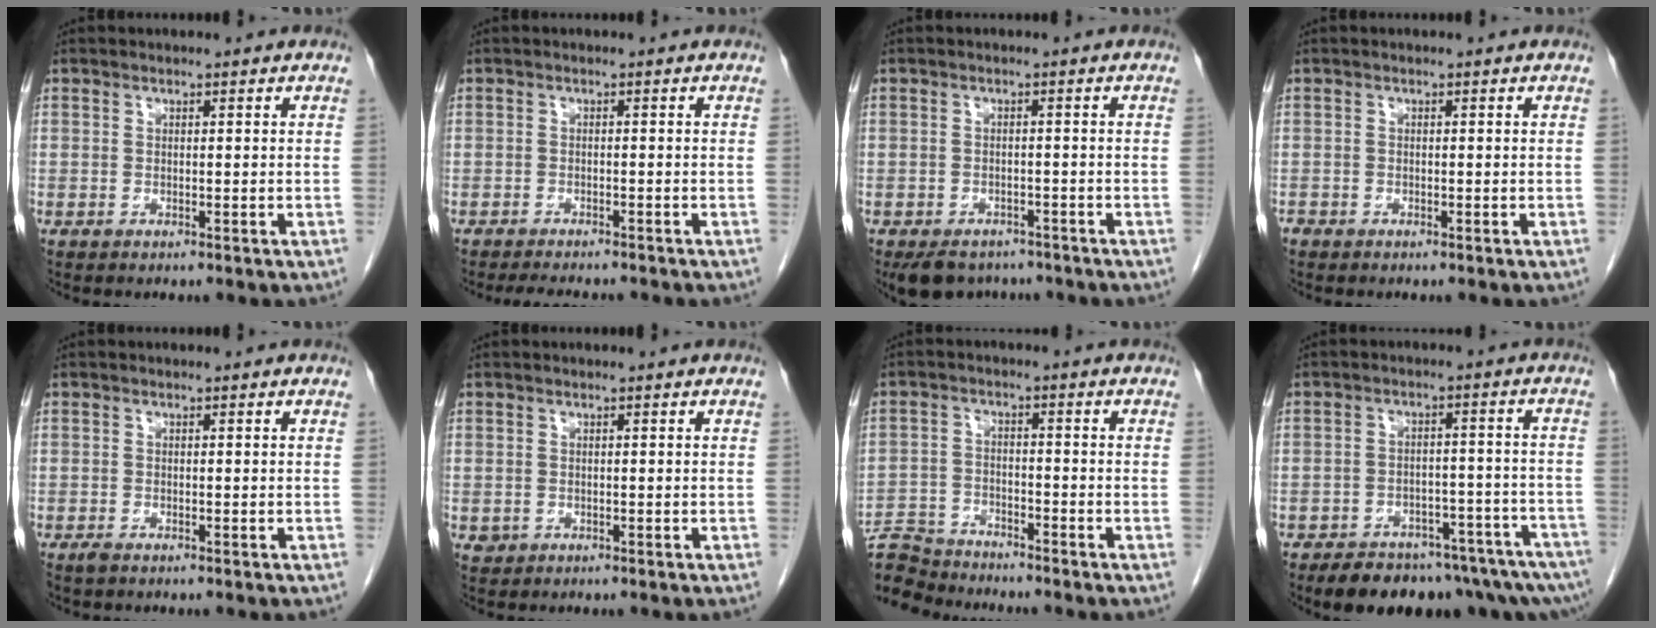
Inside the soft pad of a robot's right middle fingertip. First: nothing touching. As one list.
[{"total": 5.9, "force": [-5.3, 1.0, 2.3], "torque": [-0.032, -0.011, -0.076]}, {"total": 7.2, "force": [-6.0, 3.6, 1.9], "torque": [-0.025, -0.007, -0.082]}, {"total": 0.8, "force": [-0.6, 0.4, 0.1], "torque": [-0.004, 0.001, -0.013]}, {"total": 0.8, "force": [-0.6, 0.2, 0.4], "torque": [-0.014, -0.003, -0.010]}, {"total": 0.8, "force": [-0.2, 0.8, 0.2], "torque": [-0.004, 0.002, 0.001]}, {"total": 8.1, "force": [-8.0, 1.2, 0.4], "torque": [-0.012, 0.003, -0.152]}, {"total": 15.1, "force": [-12.7, 3.4, 7.5], "torque": [-0.044, 0.018, -0.163]}]